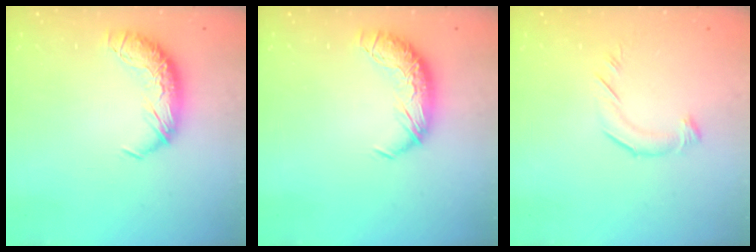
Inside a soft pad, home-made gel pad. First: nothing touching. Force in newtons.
{"total": 0.0}
{"total": 4.5, "press": 4.5, "slide": 0.6}